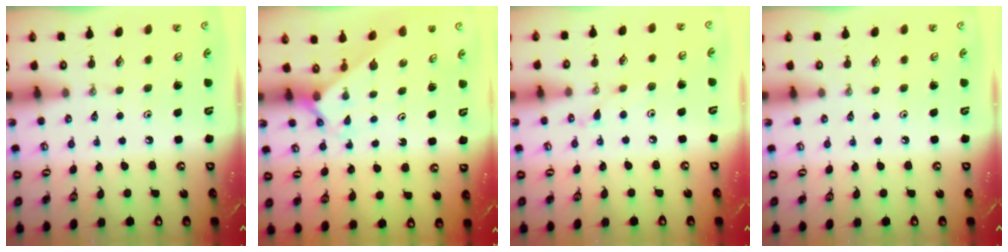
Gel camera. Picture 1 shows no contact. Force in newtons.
{"total": 2.2, "press": 2.2, "slide": 0.2}
{"total": 6.7, "press": 6.6, "slide": 0.8}
{"total": 0.0}